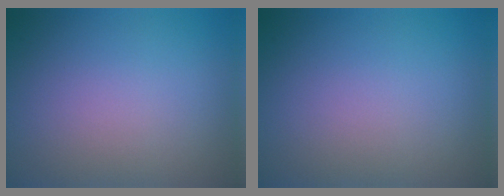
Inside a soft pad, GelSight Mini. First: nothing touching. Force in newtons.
{"total": 0.0}